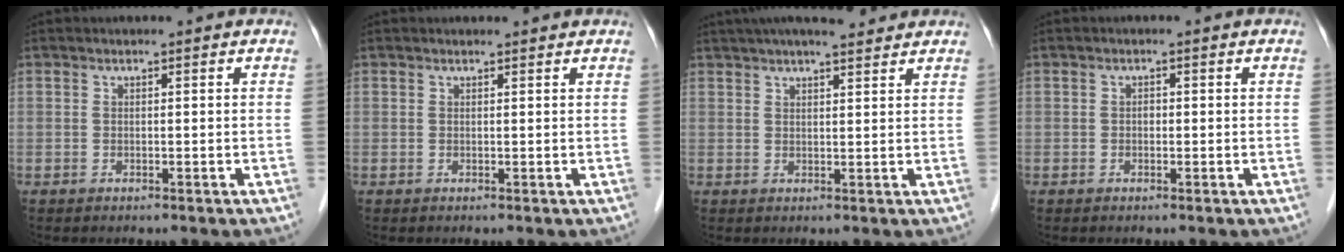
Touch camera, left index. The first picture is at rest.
{"total": 1.5, "force": [1.5, 0.1, 0.1], "torque": [-0.009, 0.004, 0.017]}
{"total": 9.9, "force": [8.5, 1.5, 4.9], "torque": [-0.073, 0.028, 0.118]}
{"total": 0.7, "force": [-0.1, 0.5, 0.5], "torque": [-0.006, 0.002, -0.004]}